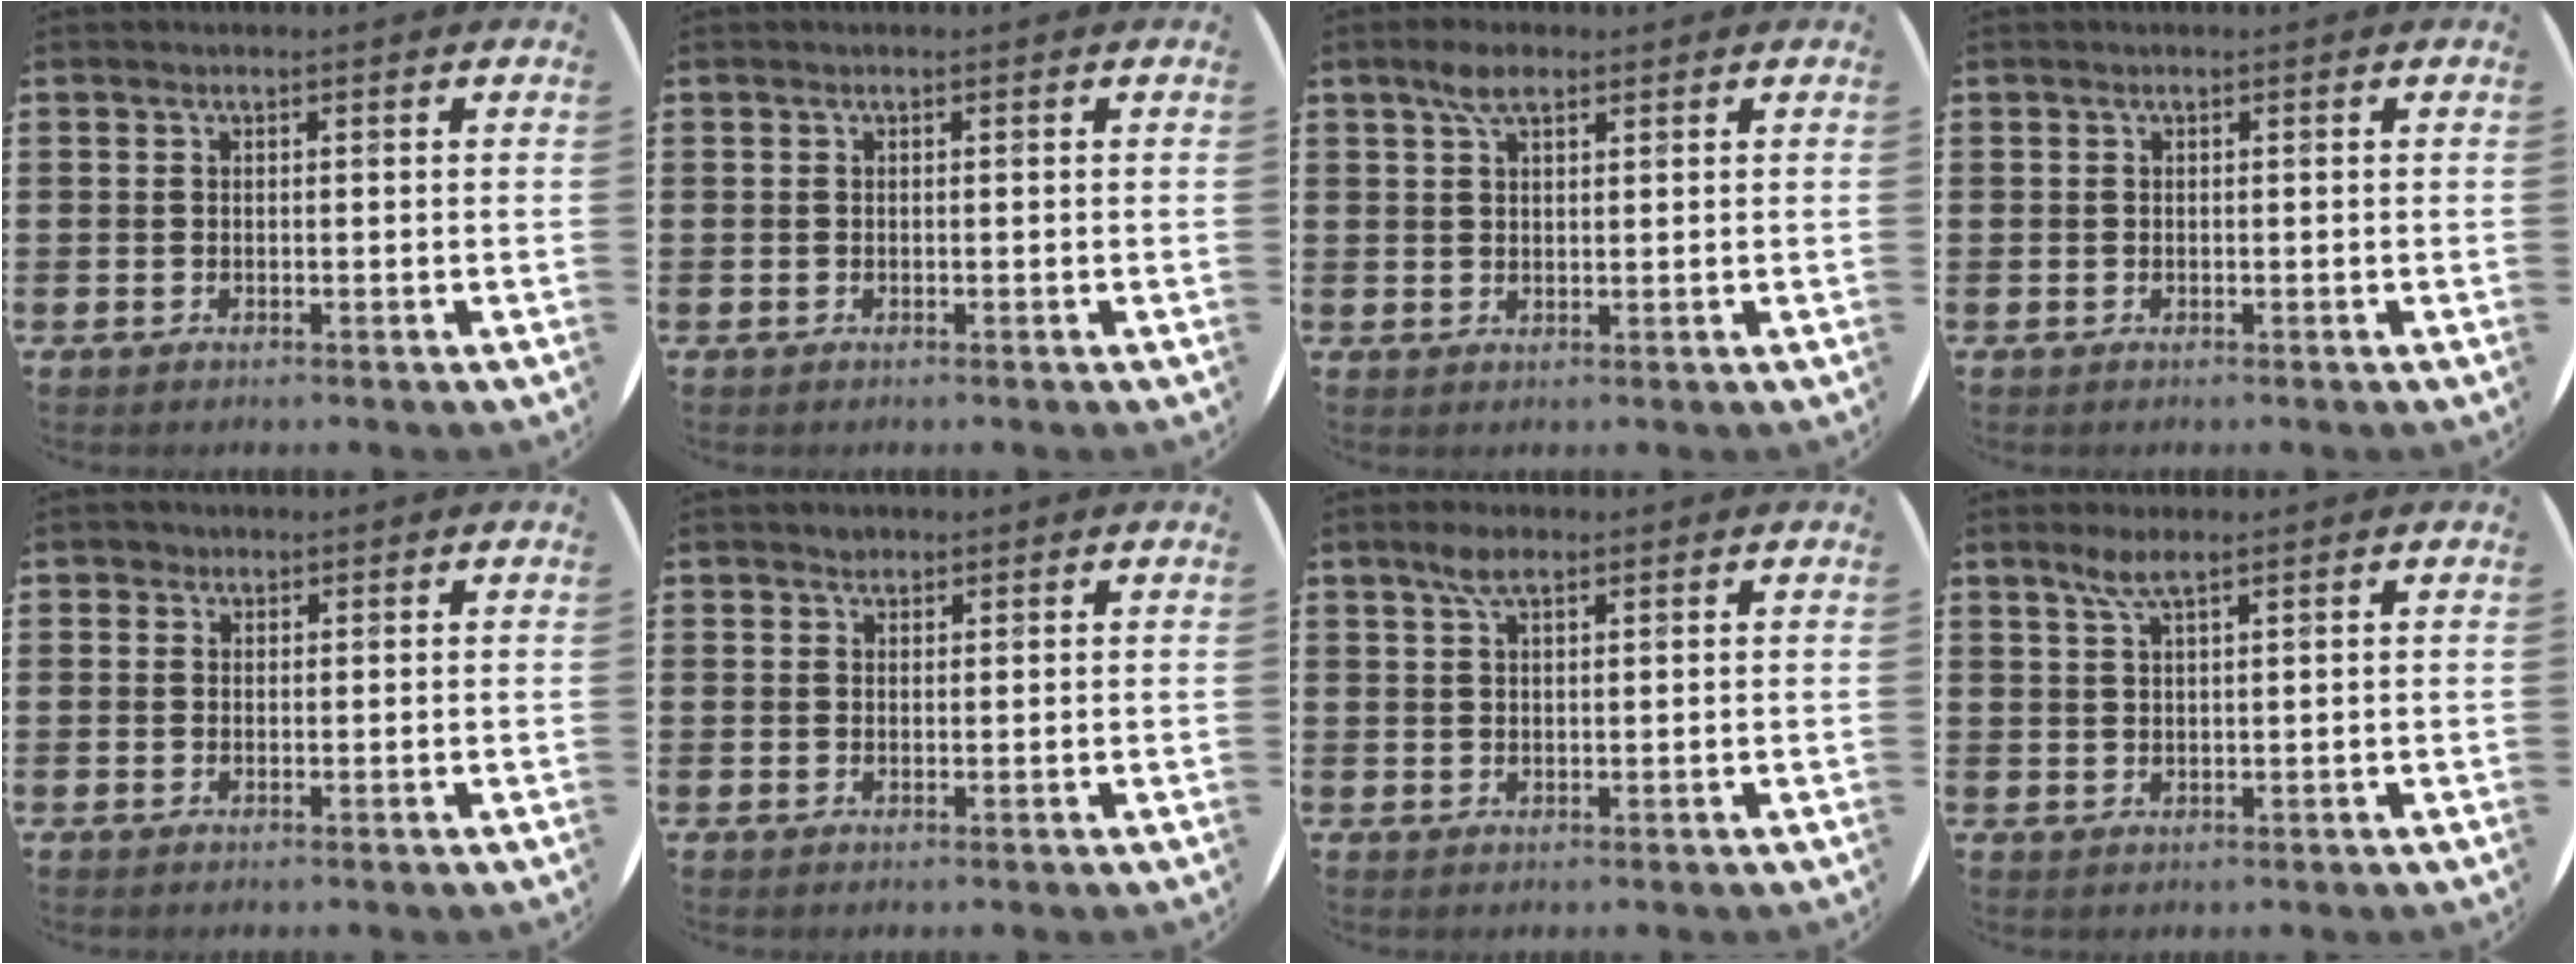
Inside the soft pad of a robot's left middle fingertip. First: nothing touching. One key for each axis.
{"total": 0.0}
{"total": 4.0, "fx": 2.5, "fy": 1.5, "fz": 2.8, "tx": -0.052, "ty": 0.004, "tz": 0.041}
{"total": 0.0}
{"total": 0.9, "fx": 0.6, "fy": 0.7, "fz": 0.0, "tx": 0.006, "ty": 0.001, "tz": 0.011}
{"total": 1.0, "fx": 0.9, "fy": 0.5, "fz": 0.1, "tx": 0.005, "ty": -0.001, "tz": 0.016}
{"total": 3.3, "fx": 2.1, "fy": 1.1, "fz": 2.2, "tx": -0.040, "ty": 0.004, "tz": 0.034}
{"total": 3.1, "fx": 2.1, "fy": 0.3, "fz": 2.2, "tx": -0.048, "ty": 0.005, "tz": 0.037}